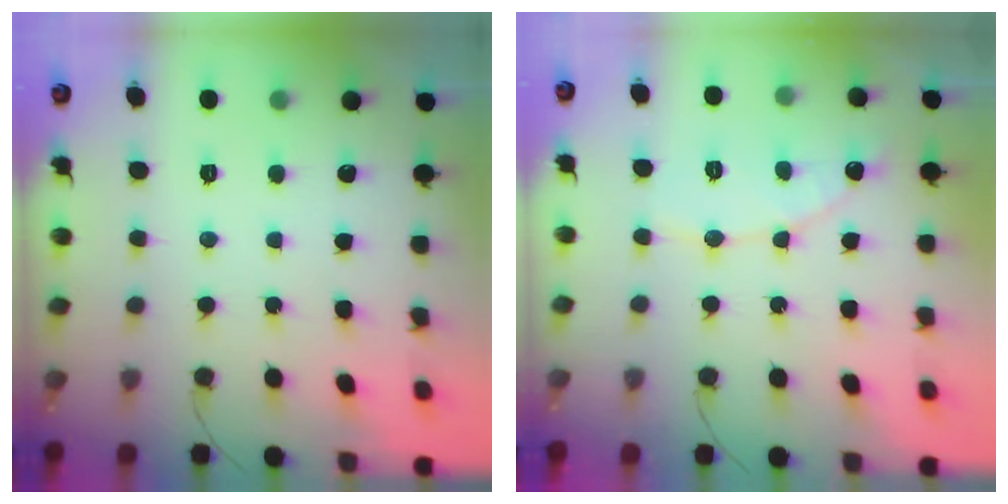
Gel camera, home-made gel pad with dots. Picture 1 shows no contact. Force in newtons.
{"total": 7.9, "press": 7.9, "slide": 0.8}